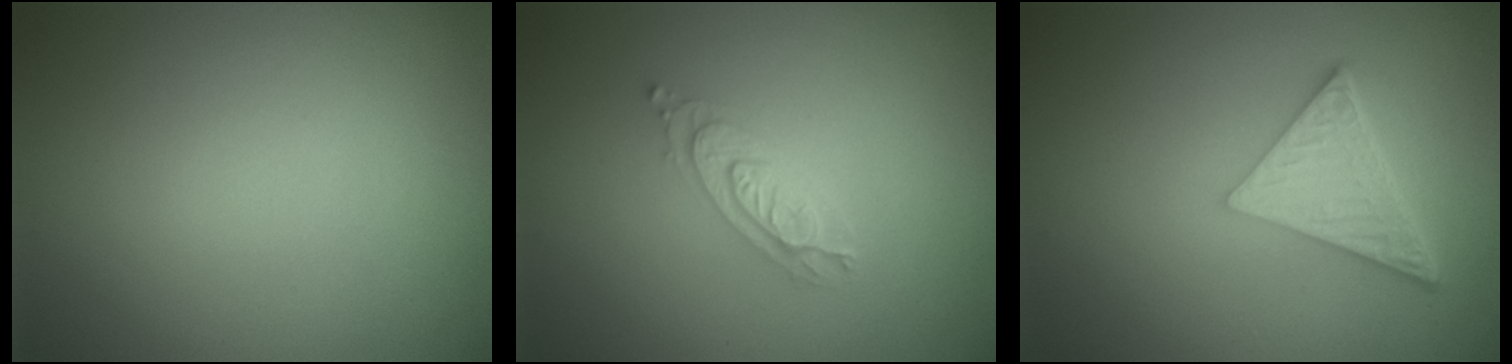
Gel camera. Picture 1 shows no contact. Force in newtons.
{"total": 2.6, "press": 2.6, "slide": 0.5}
{"total": 5.0, "press": 3.7, "slide": 3.3}